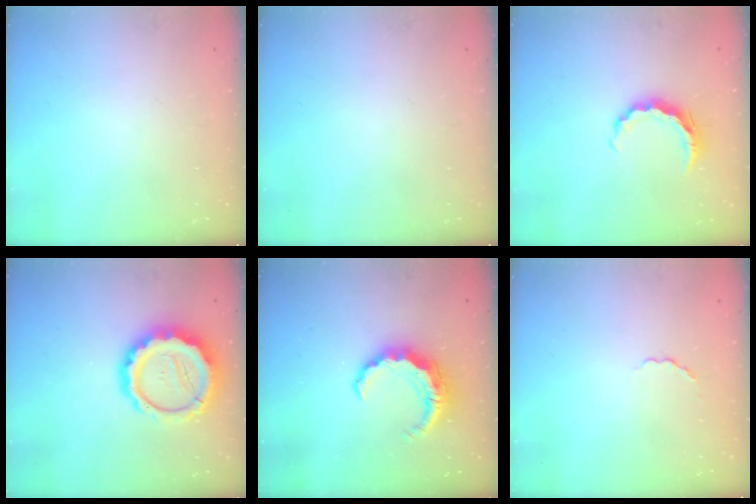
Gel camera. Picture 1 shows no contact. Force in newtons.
{"total": 0.0}
{"total": 7.1, "press": 7.0, "slide": 0.7}
{"total": 13.7, "press": 13.5, "slide": 2.5}
{"total": 9.4, "press": 9.3, "slide": 1.0}
{"total": 2.4, "press": 2.2, "slide": 1.0}